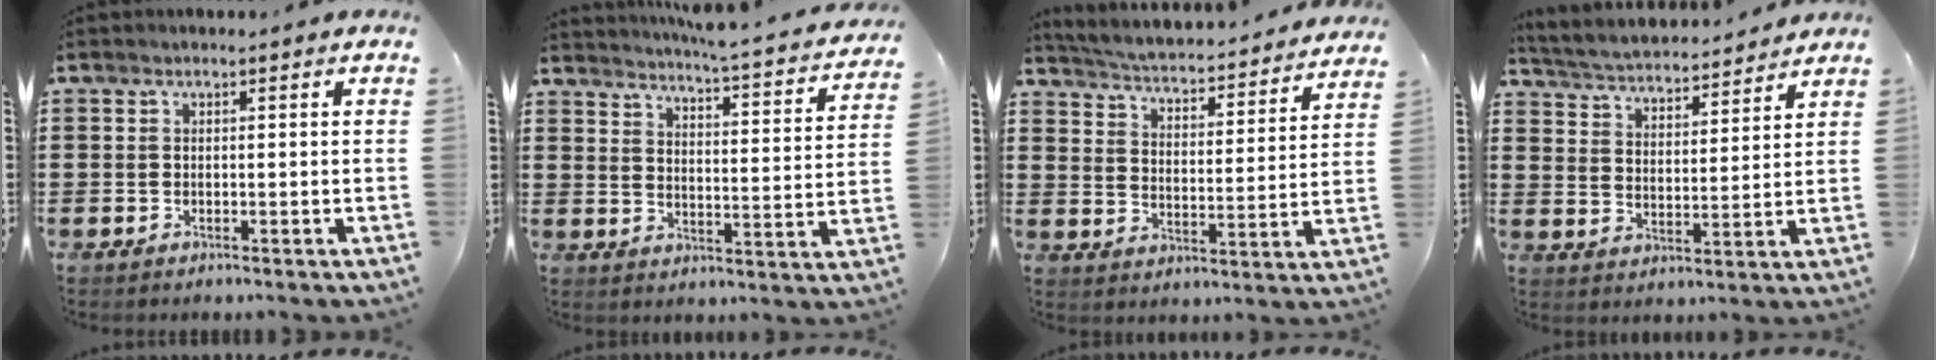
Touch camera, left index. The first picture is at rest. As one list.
[{"total": 4.1, "force": [3.8, -0.8, 1.2], "torque": [-0.037, -0.041, 0.055]}, {"total": 3.1, "force": [3.0, -0.5, 0.6], "torque": [-0.032, -0.034, 0.041]}, {"total": 3.5, "force": [3.5, 0.1, 0.4], "torque": [-0.030, -0.030, 0.053]}]